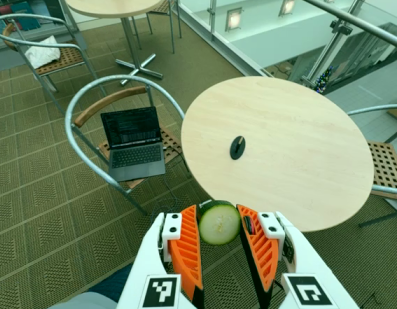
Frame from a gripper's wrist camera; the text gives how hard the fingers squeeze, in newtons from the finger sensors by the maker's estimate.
{"total": 8.4, "left": 8.0, "right": 8.8}